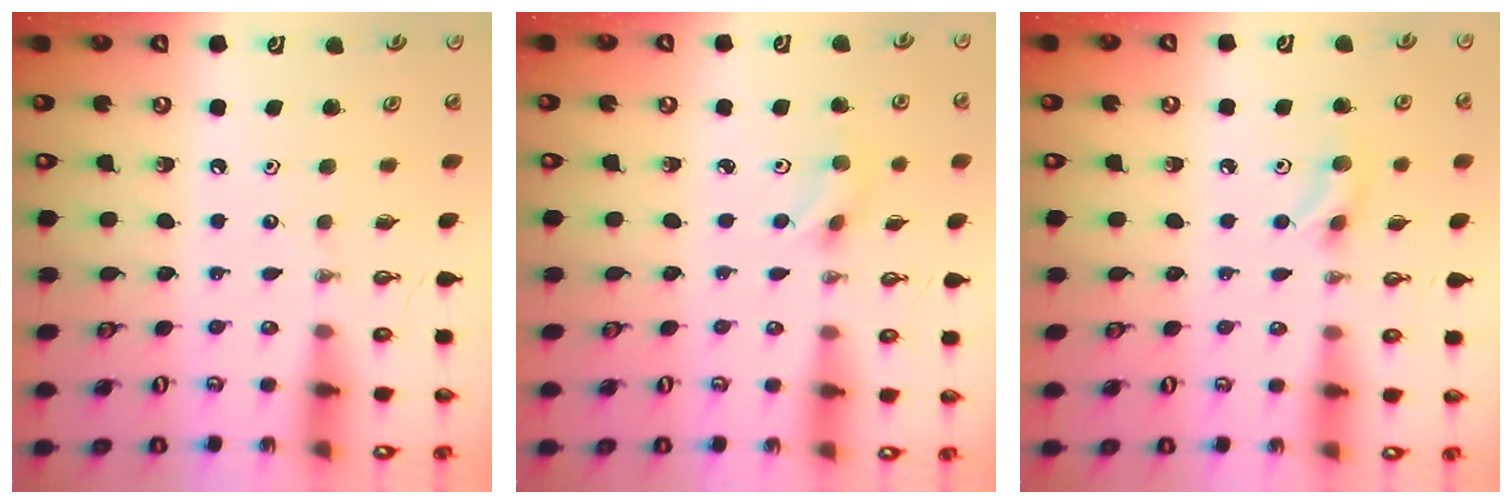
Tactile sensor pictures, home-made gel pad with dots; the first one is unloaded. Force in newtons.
{"total": 2.9, "press": 2.8, "slide": 0.6}
{"total": 4.8, "press": 4.7, "slide": 1.1}